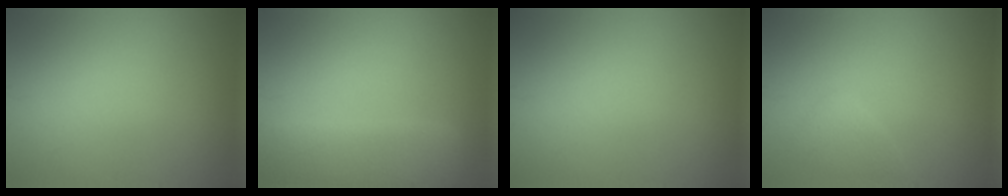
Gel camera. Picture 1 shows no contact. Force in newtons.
{"total": 7.0, "press": 7.0, "slide": 0.2}
{"total": 0.0}
{"total": 1.4, "press": 1.4, "slide": 0.1}